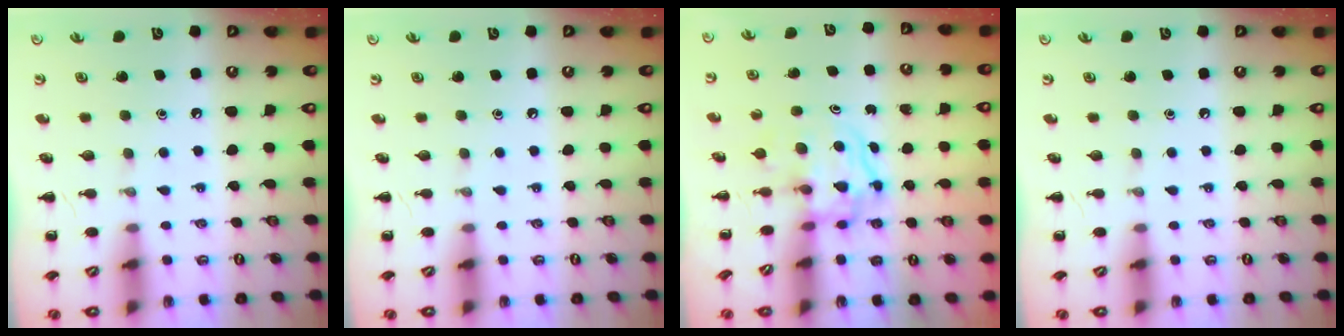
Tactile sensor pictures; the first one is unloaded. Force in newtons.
{"total": 0.0}
{"total": 3.6, "press": 3.6, "slide": 0.4}
{"total": 0.0}